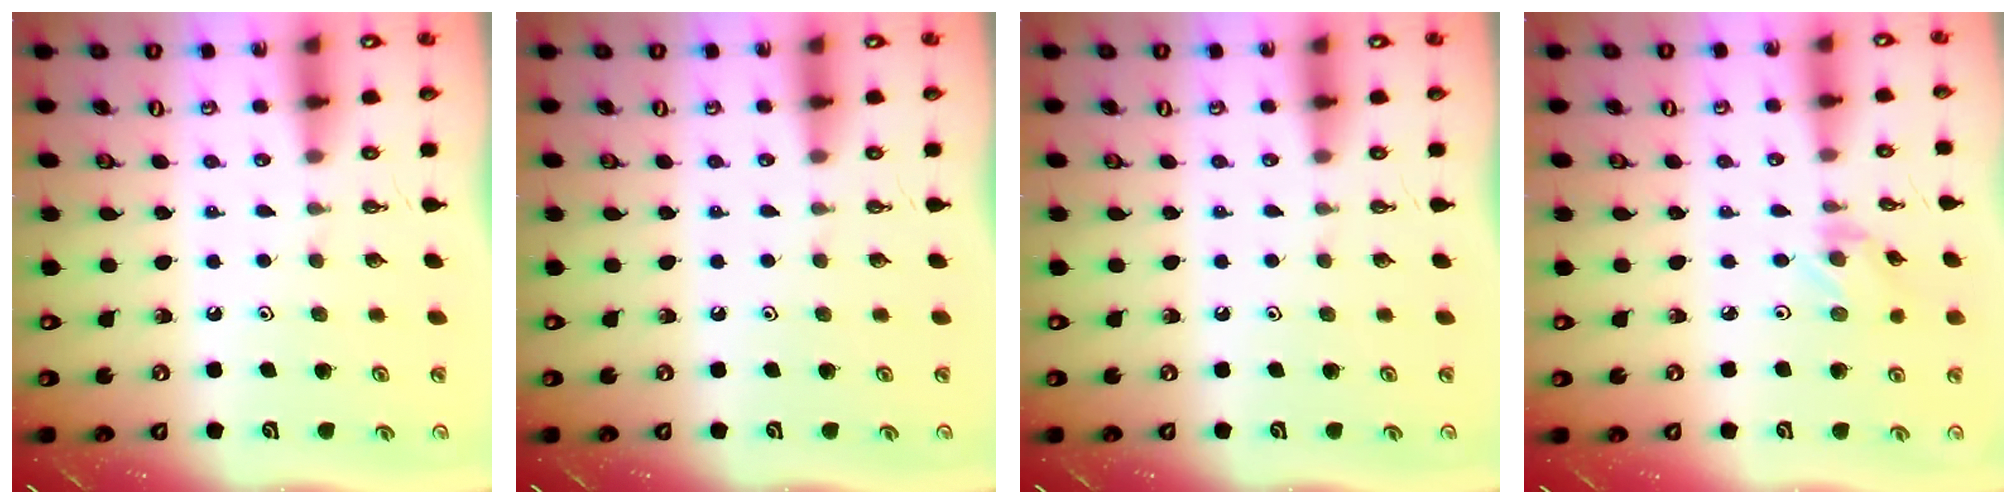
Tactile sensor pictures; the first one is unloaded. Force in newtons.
{"total": 0.0}
{"total": 0.0}
{"total": 0.8, "press": 0.6, "slide": 0.5}